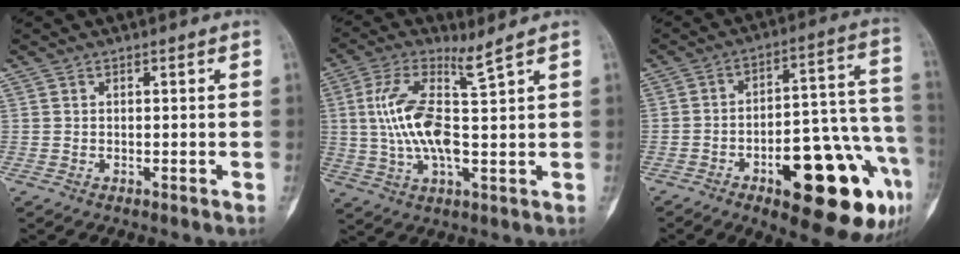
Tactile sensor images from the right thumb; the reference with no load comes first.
{"total": 10.2, "force": [3.2, 2.5, 9.4], "torque": [-0.215, 0.000, 0.069]}
{"total": 24.4, "force": [-10.4, 8.9, 20.2], "torque": [-0.212, 0.065, -0.131]}